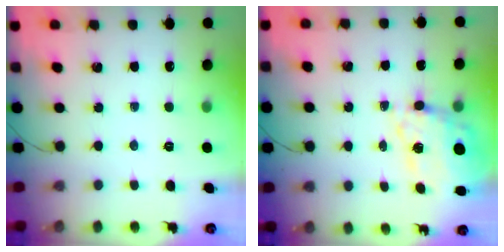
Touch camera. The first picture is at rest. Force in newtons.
{"total": 11.6, "press": 10.9, "slide": 4.1}